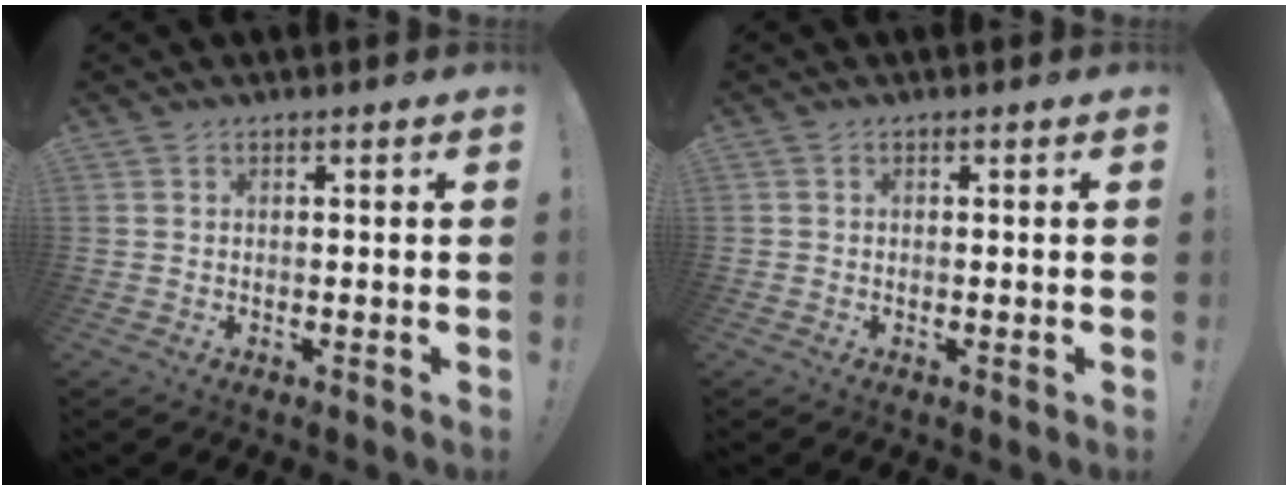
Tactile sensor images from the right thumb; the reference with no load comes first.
{"total": 0.5, "force": [-0.2, 0.5, -0.1], "torque": [-0.006, 0.005, -0.002]}